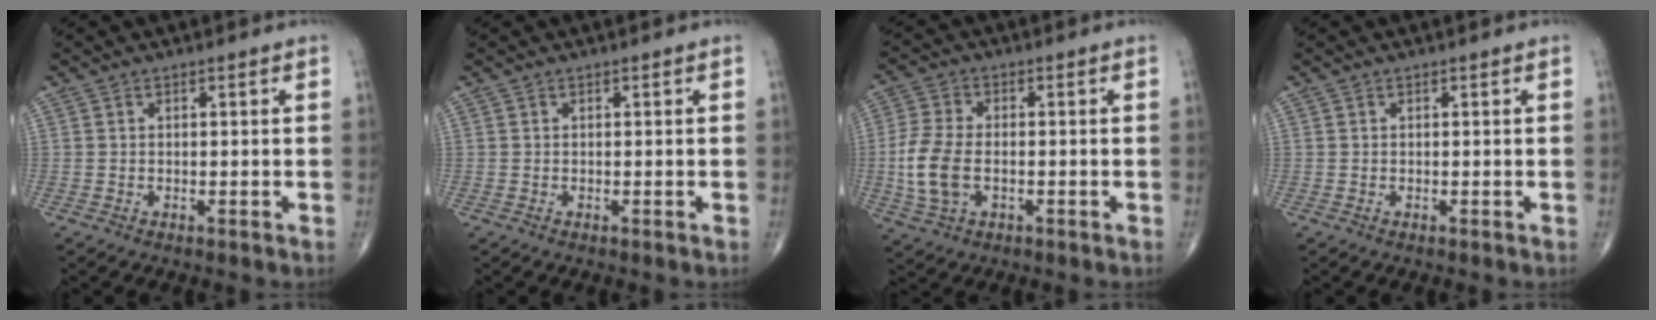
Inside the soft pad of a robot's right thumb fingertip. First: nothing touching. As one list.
[{"total": 0.0}, {"total": 9.1, "force": [-1.5, 5.4, 7.1], "torque": [-0.158, 0.005, -0.032]}, {"total": 0.0}]